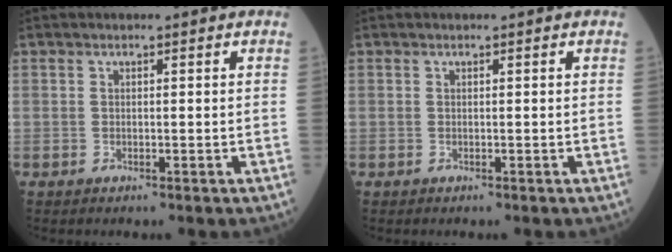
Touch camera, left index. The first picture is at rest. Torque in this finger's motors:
{"motor_torque": [0.00, 0.00, 0.01, 0.00]}